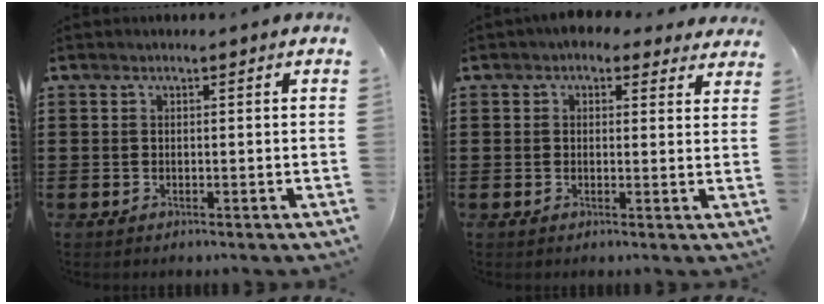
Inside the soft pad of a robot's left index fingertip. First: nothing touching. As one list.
[{"total": 2.7, "force": [2.0, 1.5, 0.8], "torque": [-0.016, 0.000, 0.035]}]